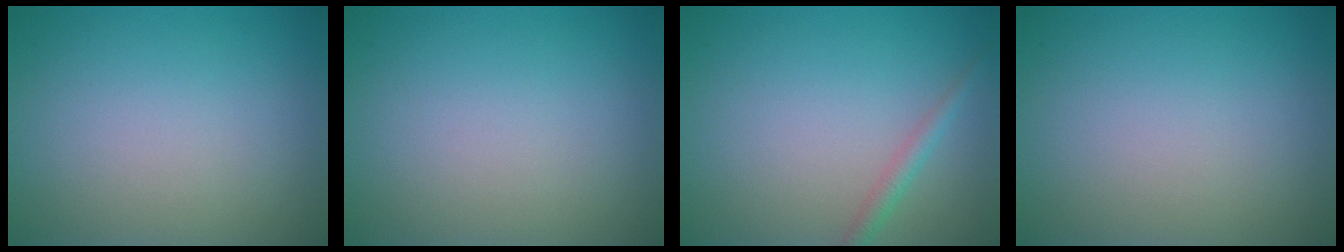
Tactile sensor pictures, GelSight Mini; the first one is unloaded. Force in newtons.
{"total": 0.0}
{"total": 1.5, "press": 1.5, "slide": 0.0}
{"total": 0.0}